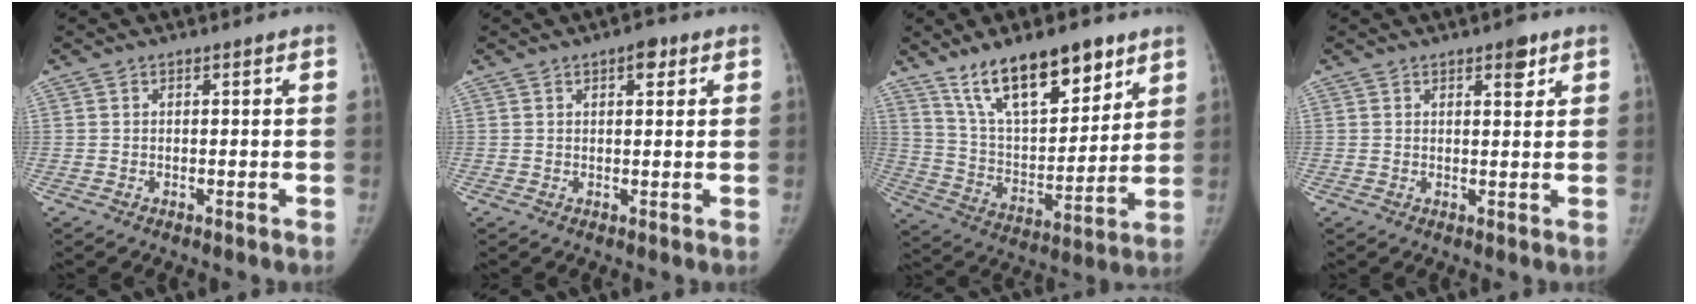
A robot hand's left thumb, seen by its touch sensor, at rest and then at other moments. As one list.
[{"total": 3.0, "force": [1.5, 1.4, 2.2], "torque": [-0.021, -0.002, 0.018]}, {"total": 19.8, "force": [12.9, 8.1, 12.8], "torque": [-0.170, -0.062, 0.233]}, {"total": 3.2, "force": [1.9, 1.3, 2.2], "torque": [-0.017, -0.009, 0.025]}]